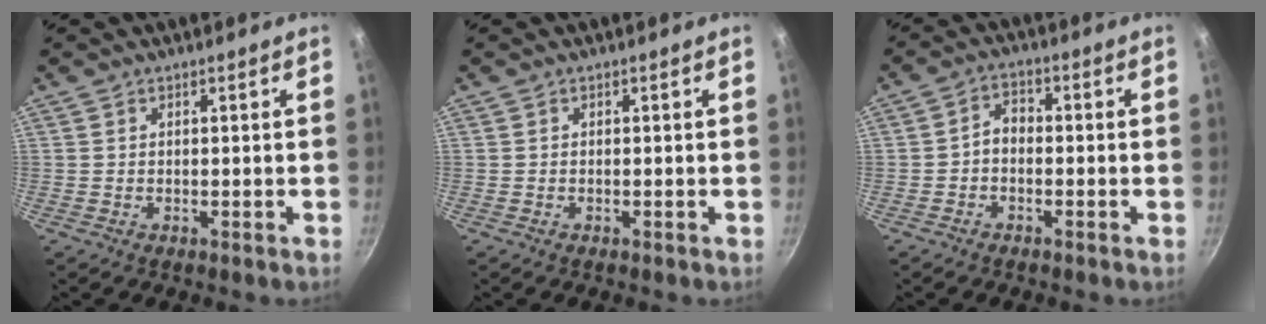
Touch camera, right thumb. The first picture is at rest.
{"total": 0.0}
{"total": 3.7, "force": [-0.9, 2.5, 2.5], "torque": [-0.032, 0.021, -0.026]}